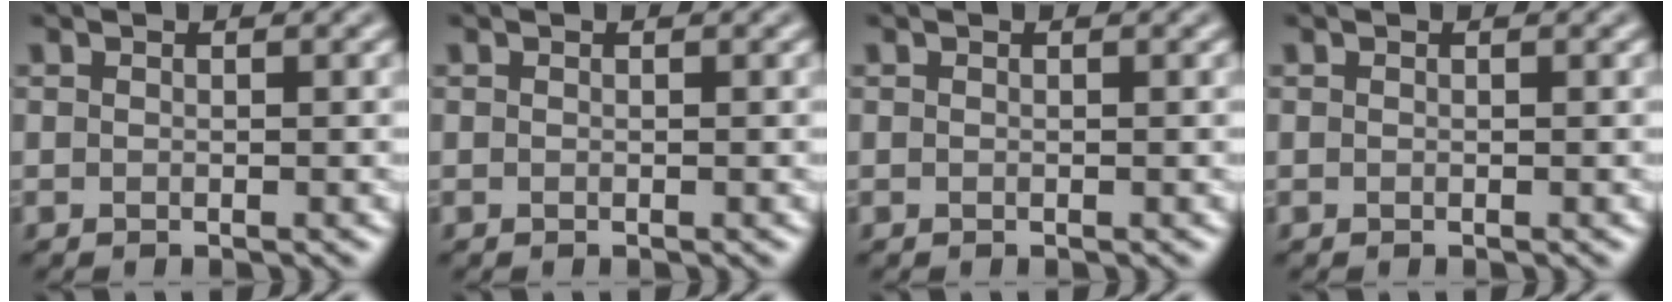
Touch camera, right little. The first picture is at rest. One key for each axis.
{"total": 0.0}
{"total": 0.0}
{"total": 0.0}